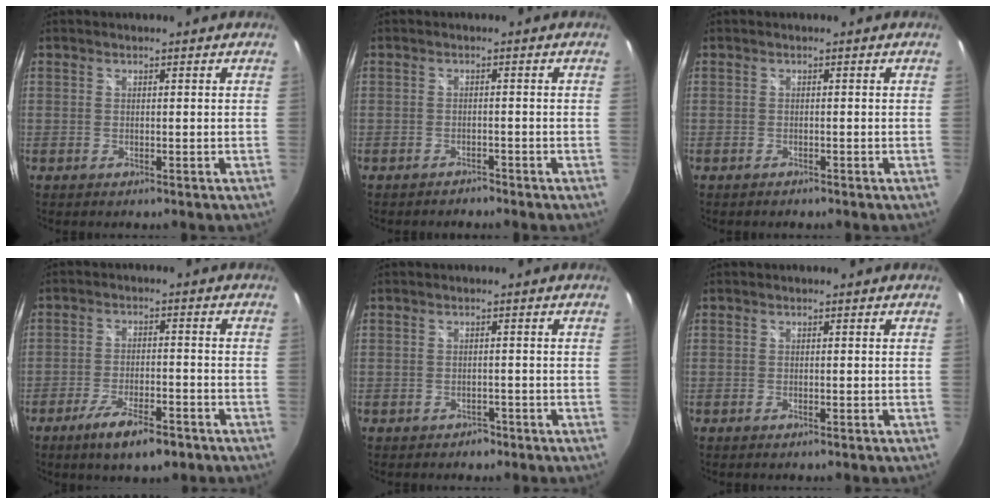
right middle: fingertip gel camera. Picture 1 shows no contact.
{"total": 1.9, "force": [-1.8, 0.6, 0.3], "torque": [-0.009, -0.005, -0.029]}
{"total": 0.9, "force": [-0.8, 0.3, 0.2], "torque": [-0.006, -0.002, -0.015]}
{"total": 9.2, "force": [-6.0, 2.6, 6.4], "torque": [-0.134, -0.017, -0.098]}
{"total": 2.1, "force": [-1.5, 1.4, 0.5], "torque": [-0.013, -0.003, -0.019]}
{"total": 0.7, "force": [-0.5, 0.2, 0.4], "torque": [-0.007, 0.000, -0.008]}